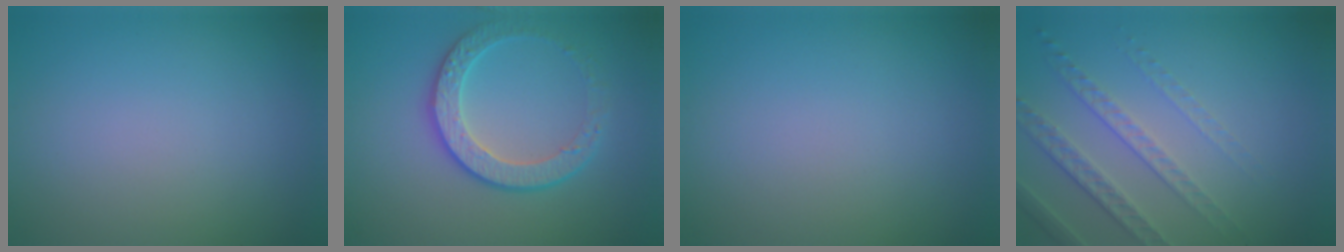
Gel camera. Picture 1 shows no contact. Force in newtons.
{"total": 3.8, "press": 3.4, "slide": 1.7}
{"total": 0.0}
{"total": 4.8, "press": 3.1, "slide": 3.7}